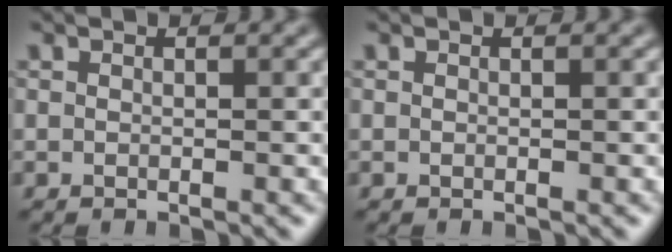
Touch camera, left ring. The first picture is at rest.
{"total": 0.0}